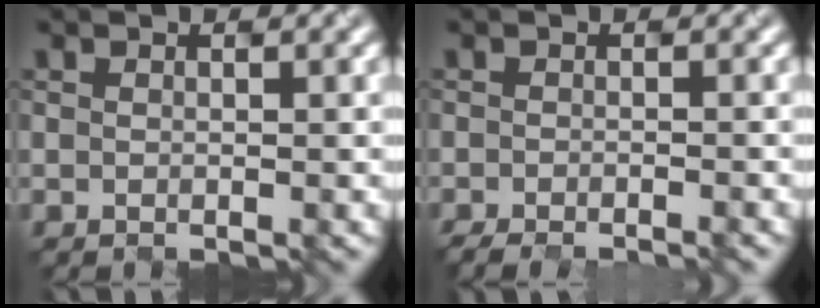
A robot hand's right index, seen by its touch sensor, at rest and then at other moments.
{"total": 2.4, "force": [-1.6, 0.6, 1.7], "torque": [0.000, 0.001, -0.016]}